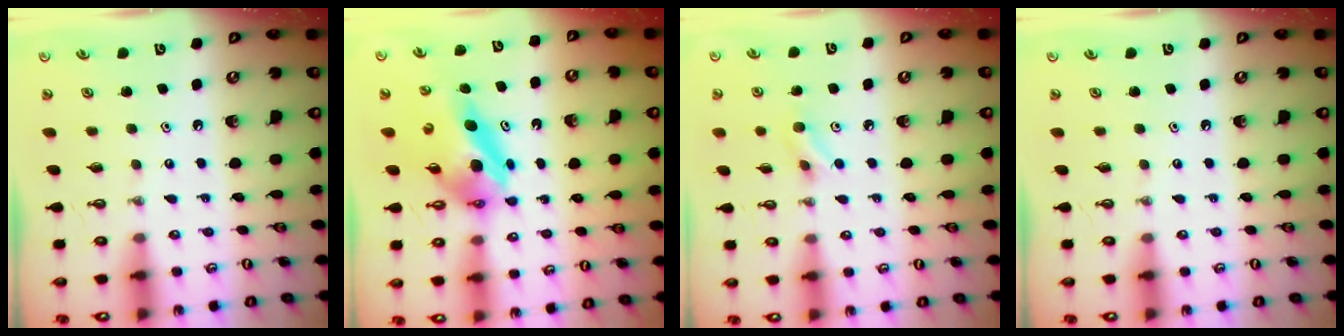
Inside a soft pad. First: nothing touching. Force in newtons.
{"total": 9.6, "press": 9.5, "slide": 0.9}
{"total": 5.4, "press": 5.3, "slide": 0.9}
{"total": 0.0}